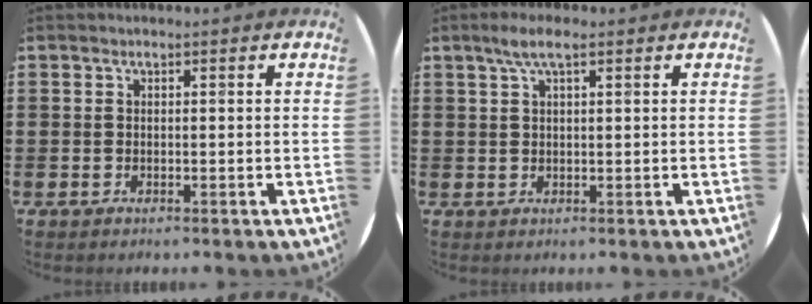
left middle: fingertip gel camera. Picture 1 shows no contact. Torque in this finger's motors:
{"motor_torque": [0.92, -0.62, 0.11, 0.08]}